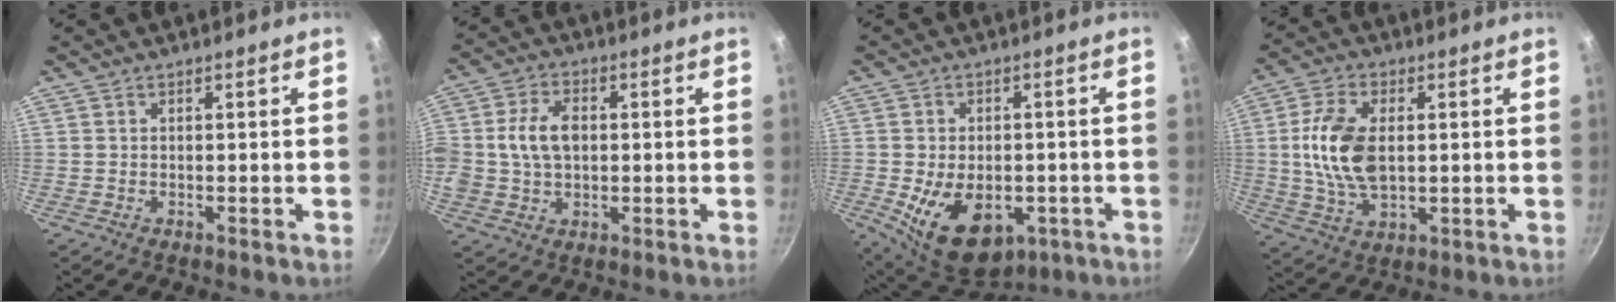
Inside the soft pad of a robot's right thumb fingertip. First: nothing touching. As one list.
[{"total": 9.9, "force": [0.7, 6.9, 7.0], "torque": [-0.127, 0.020, 0.005]}, {"total": 15.1, "force": [-4.5, 9.7, 10.7], "torque": [-0.148, -0.004, -0.049]}, {"total": 12.2, "force": [1.0, 7.1, 9.9], "torque": [-0.185, 0.003, 0.018]}]